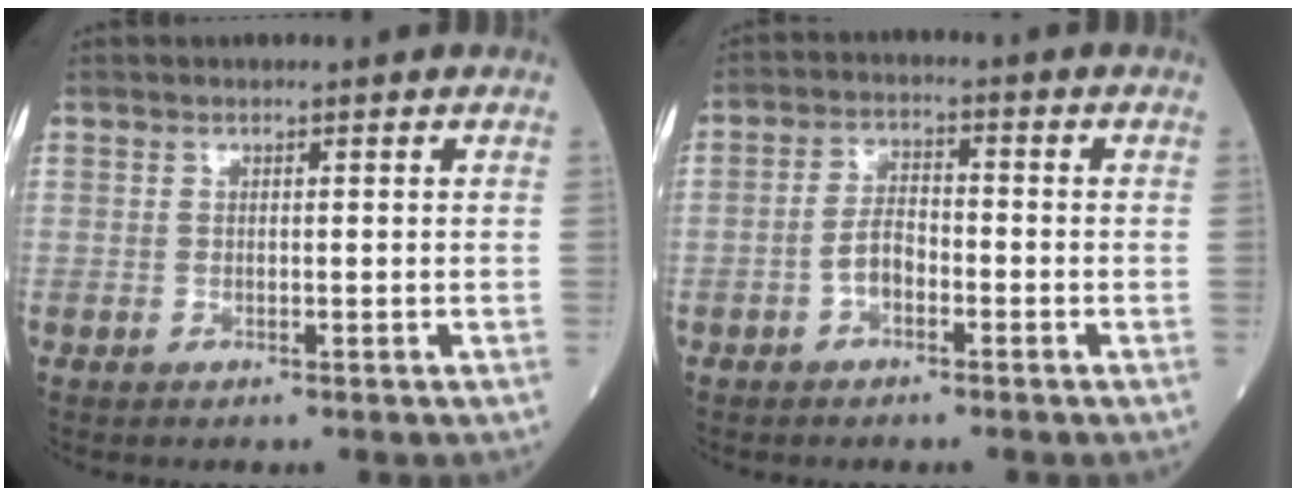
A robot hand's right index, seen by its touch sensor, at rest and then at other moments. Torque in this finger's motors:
{"motor_torque": [0.11, -0.08, 0.31, 0.03]}